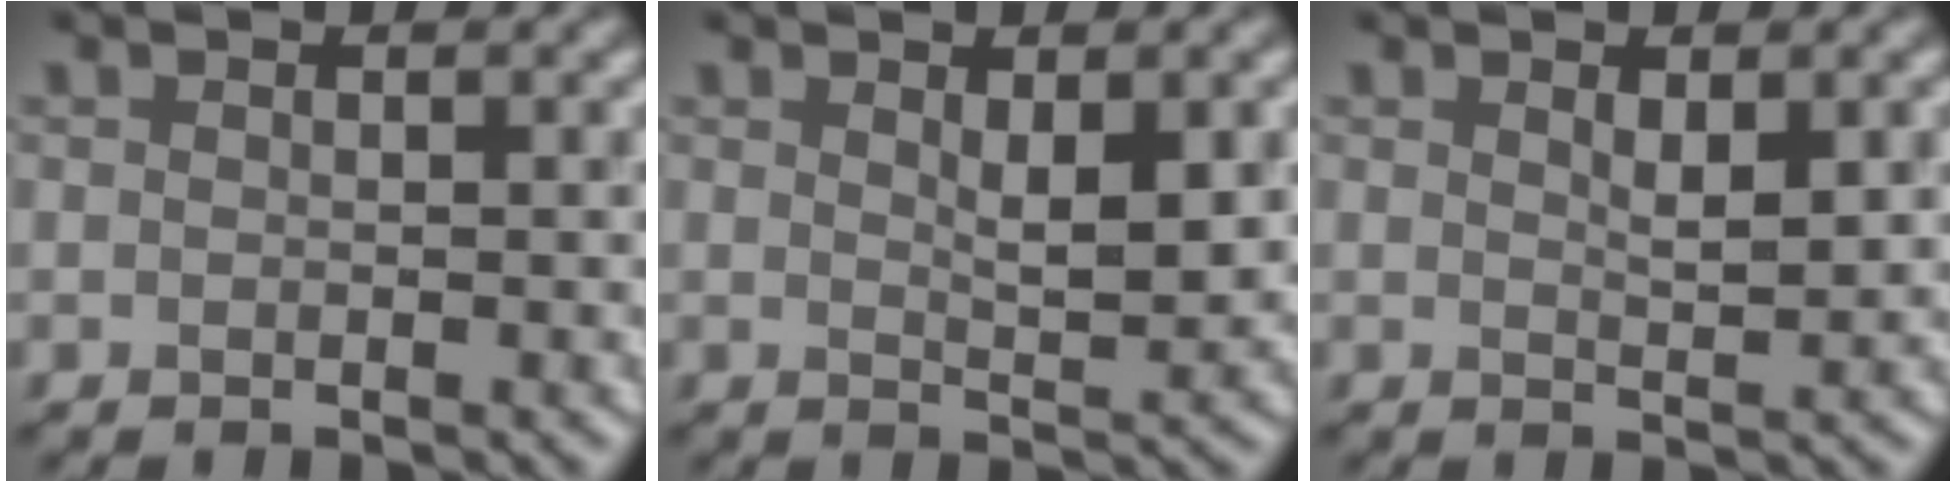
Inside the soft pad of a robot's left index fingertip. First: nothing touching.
{"total": 2.8, "force": [0.6, 0.8, 2.6], "torque": [-0.042, 0.002, 0.016]}
{"total": 1.8, "force": [0.6, 0.5, 1.6], "torque": [-0.028, 0.004, 0.016]}